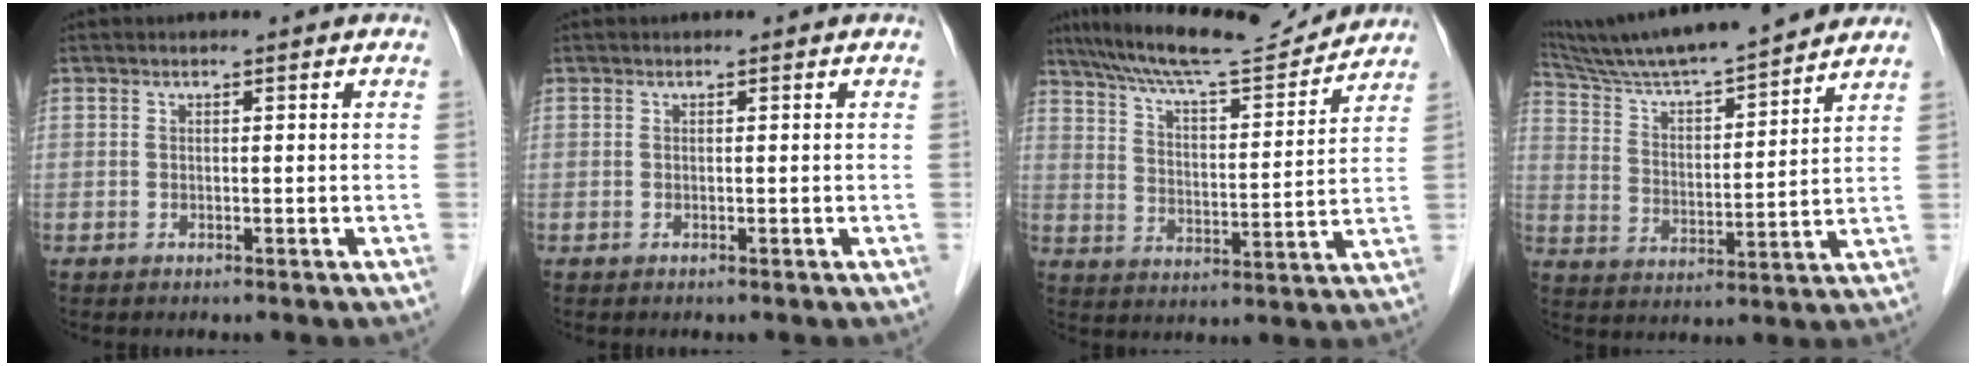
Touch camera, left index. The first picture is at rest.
{"total": 0.0}
{"total": 15.7, "force": [14.6, 0.9, 5.6], "torque": [-0.103, 0.008, 0.227]}
{"total": 18.0, "force": [16.3, 0.6, 7.6], "torque": [-0.137, 0.013, 0.264]}